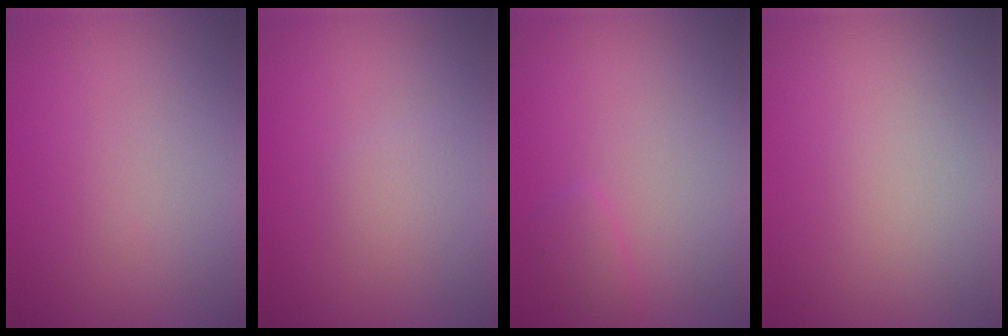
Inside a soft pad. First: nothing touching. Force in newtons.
{"total": 1.3, "press": 1.3, "slide": 0.2}
{"total": 1.1, "press": 1.1, "slide": 0.1}
{"total": 0.0}